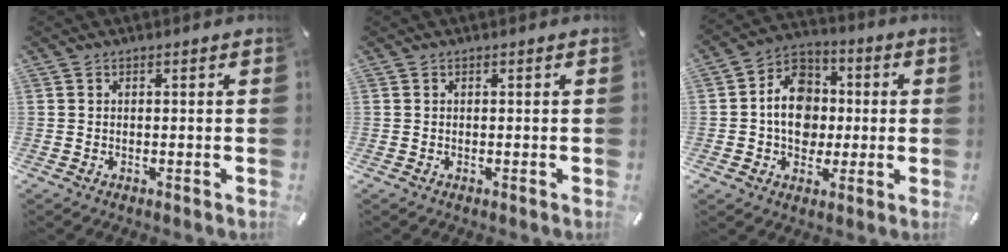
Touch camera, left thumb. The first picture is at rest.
{"total": 0.0}
{"total": 11.5, "force": [-1.3, 9.6, 6.2], "torque": [-0.120, 0.021, -0.025]}